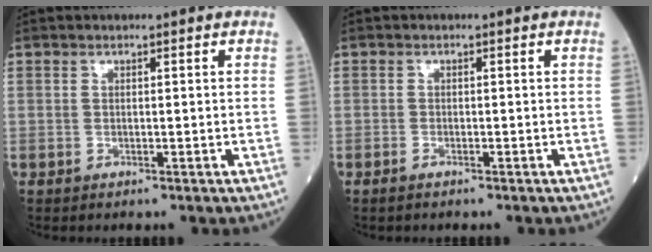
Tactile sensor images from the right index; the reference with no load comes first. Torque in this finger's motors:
{"motor_torque": [-0.38, -0.20, -0.37, -0.05]}